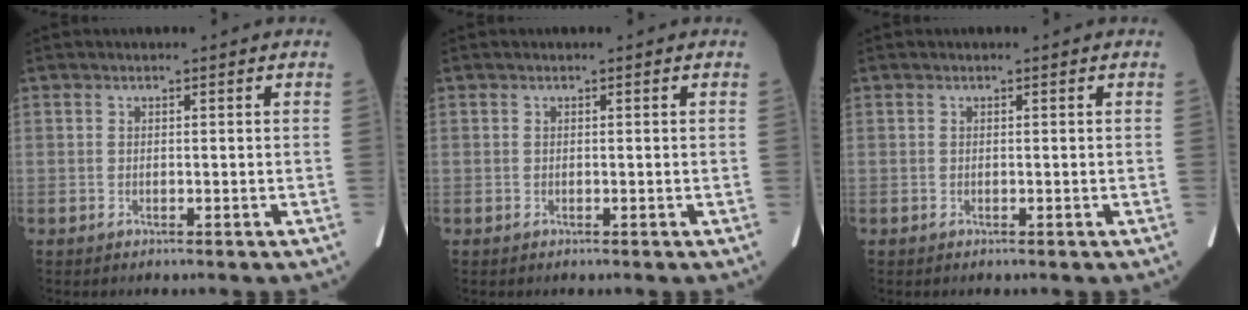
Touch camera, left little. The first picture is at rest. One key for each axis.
{"total": 0.0}
{"total": 0.0}